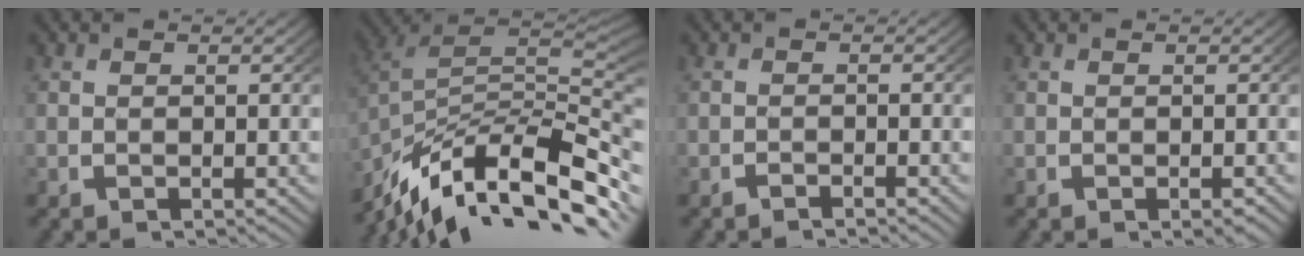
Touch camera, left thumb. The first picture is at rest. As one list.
[{"total": 17.5, "force": [-7.1, 10.2, 12.2], "torque": [-0.217, -0.040, -0.089]}, {"total": 0.9, "force": [-0.9, 0.1, 0.2], "torque": [-0.002, -0.001, -0.018]}, {"total": 0.6, "force": [-0.2, 0.2, 0.5], "torque": [-0.007, 0.001, -0.003]}]